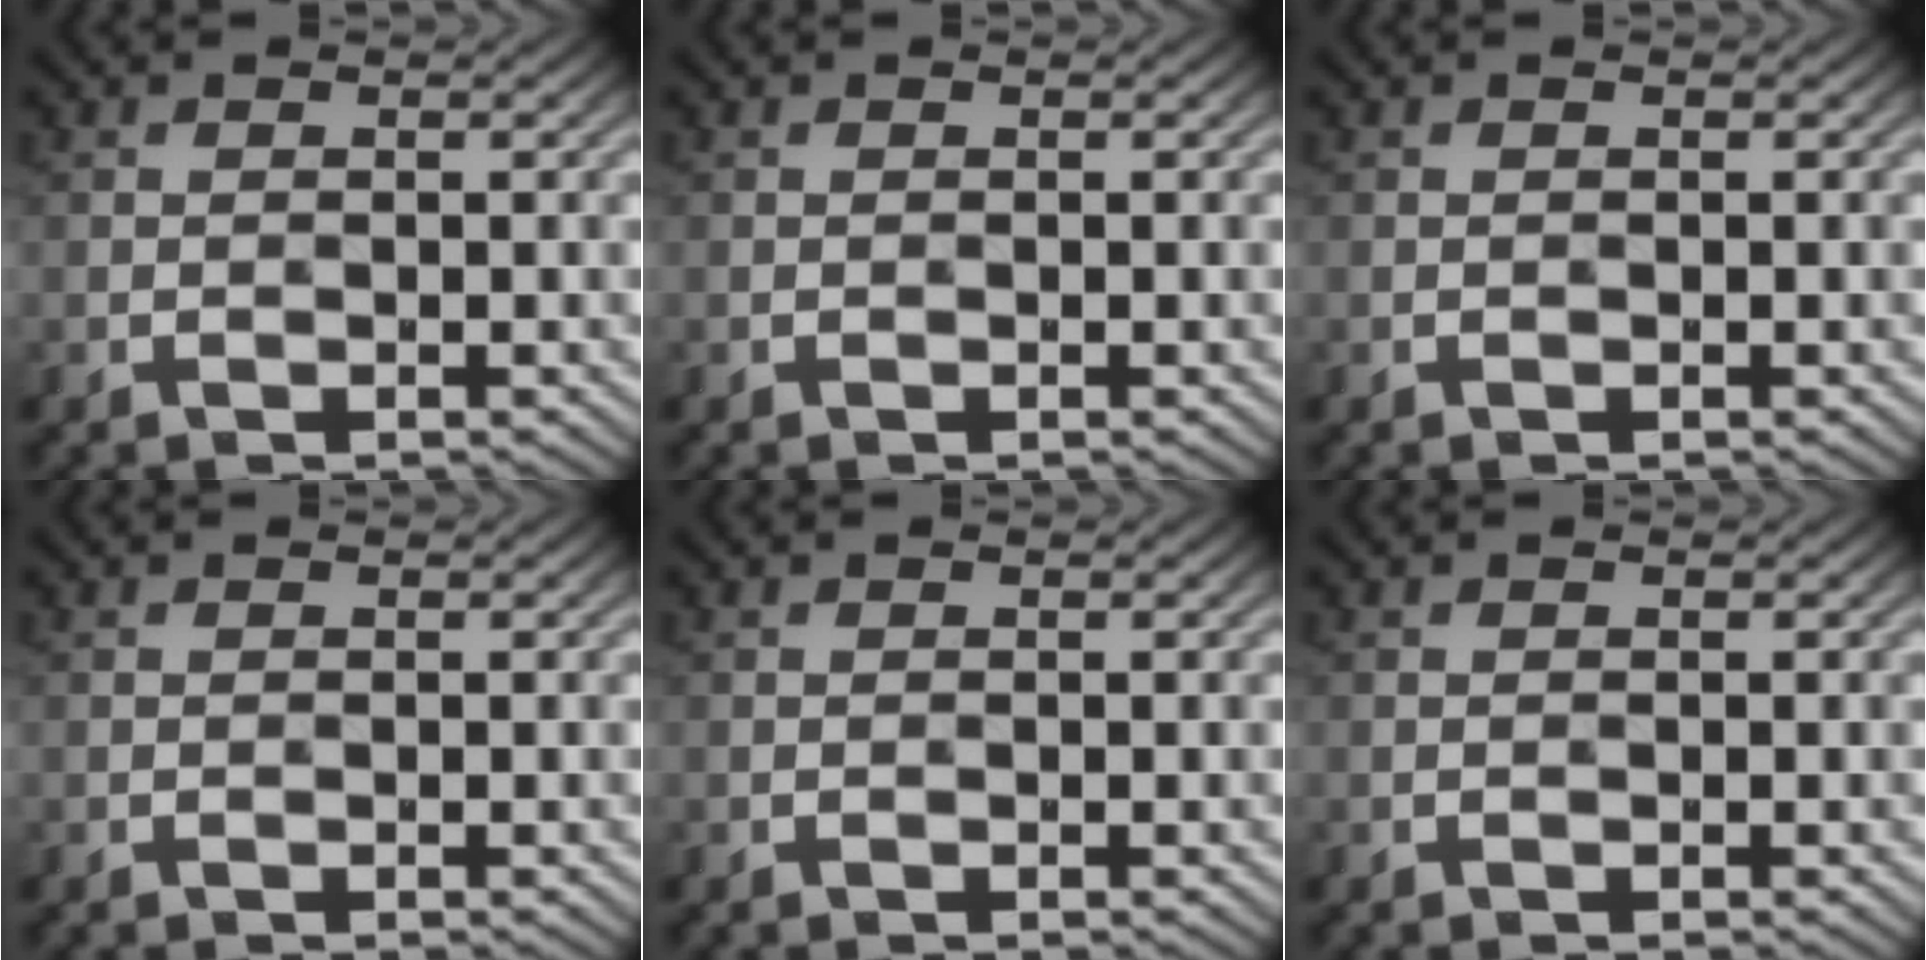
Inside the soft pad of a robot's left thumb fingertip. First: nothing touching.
{"total": 0.0}
{"total": 0.0}
{"total": 0.0}
{"total": 0.0}
{"total": 0.0}